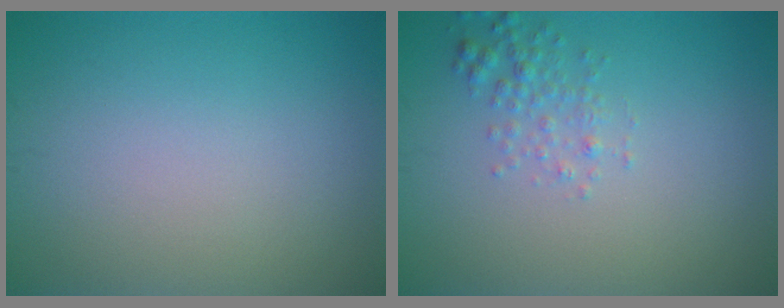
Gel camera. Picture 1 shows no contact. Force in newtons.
{"total": 1.6, "press": 1.6, "slide": 0.1}